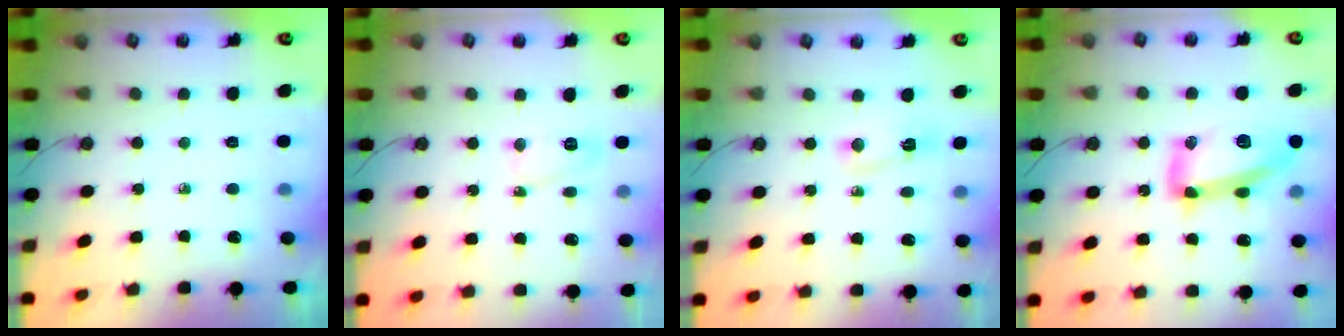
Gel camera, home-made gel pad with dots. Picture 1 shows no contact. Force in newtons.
{"total": 7.1, "press": 7.0, "slide": 0.5}
{"total": 3.5, "press": 3.1, "slide": 1.5}
{"total": 15.5, "press": 15.5, "slide": 1.1}